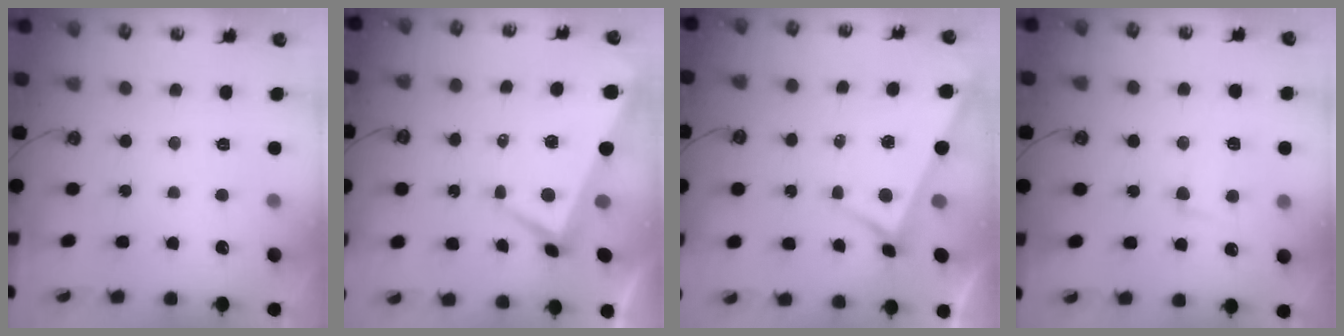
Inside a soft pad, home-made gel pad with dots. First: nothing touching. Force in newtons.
{"total": 1.4, "press": 1.1, "slide": 0.8}
{"total": 3.7, "press": 3.6, "slide": 0.7}
{"total": 2.3, "press": 1.9, "slide": 1.2}